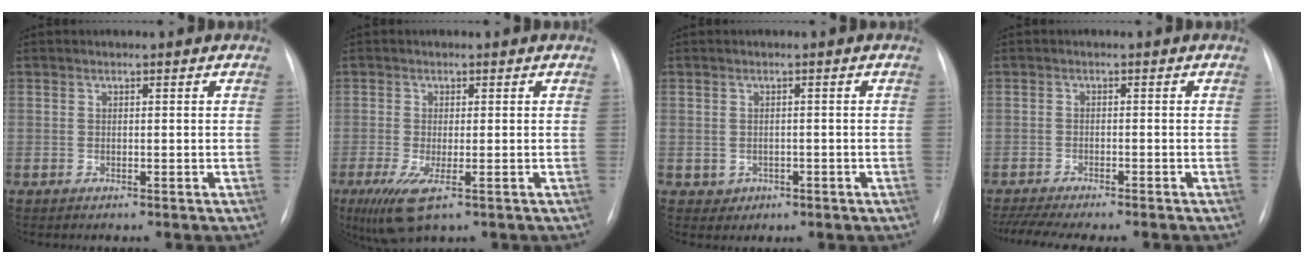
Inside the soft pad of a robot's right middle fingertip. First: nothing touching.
{"total": 5.7, "force": [-2.5, 1.4, 4.9], "torque": [-0.095, -0.018, -0.041]}
{"total": 1.8, "force": [-0.4, 1.7, 0.4], "torque": [-0.005, 0.006, 0.003]}
{"total": 10.3, "force": [-8.8, 0.9, 5.2], "torque": [-0.071, -0.005, -0.130]}